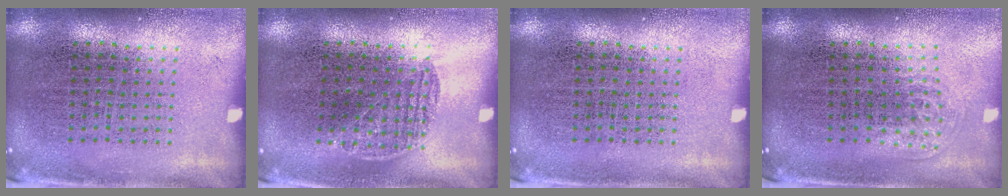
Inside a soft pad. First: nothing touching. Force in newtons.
{"total": 0.8, "press": 0.5, "slide": 0.6}
{"total": 0.0}
{"total": 0.9, "press": 0.6, "slide": 0.7}